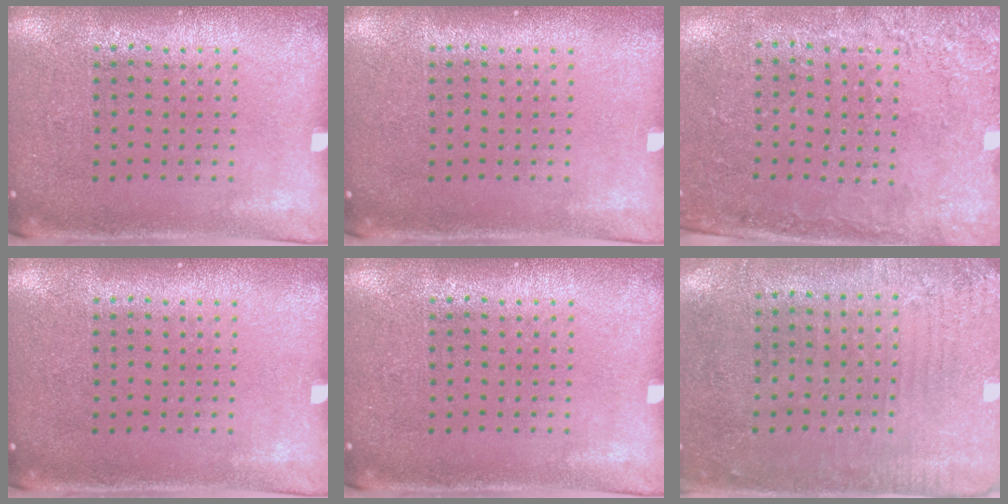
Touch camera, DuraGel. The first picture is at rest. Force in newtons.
{"total": 0.0}
{"total": 2.7, "press": 2.2, "slide": 1.5}
{"total": 0.0}
{"total": 0.0}
{"total": 2.9, "press": 2.4, "slide": 1.6}